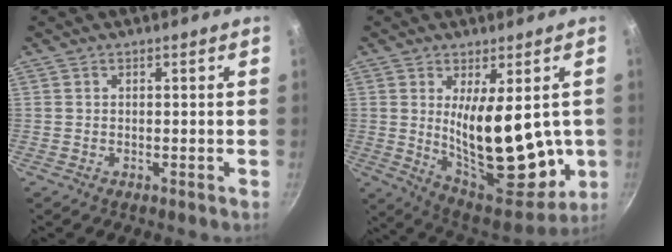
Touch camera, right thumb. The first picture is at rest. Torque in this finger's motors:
{"motor_torque": [1.01, 3.04, 1.96, -0.09, 0.50]}